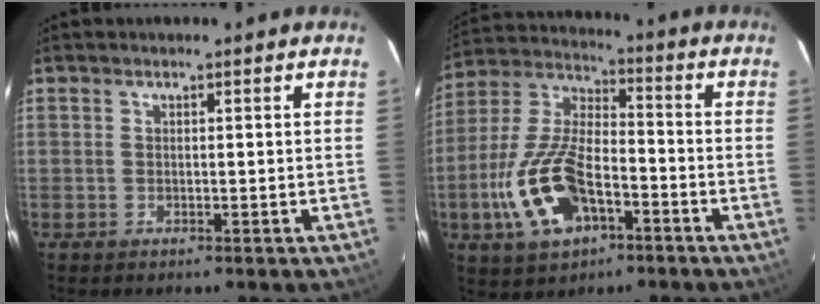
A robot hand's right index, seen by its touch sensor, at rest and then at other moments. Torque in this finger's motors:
{"motor_torque": [1.35, -0.78, 0.40, 0.21]}